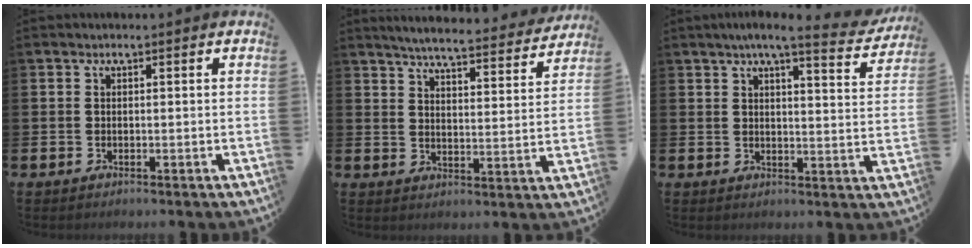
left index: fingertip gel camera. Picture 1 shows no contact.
{"total": 5.9, "force": [5.6, 0.2, 1.7], "torque": [-0.041, -0.045, 0.092]}
{"total": 6.0, "force": [5.2, 0.2, 2.9], "torque": [-0.053, -0.026, 0.085]}